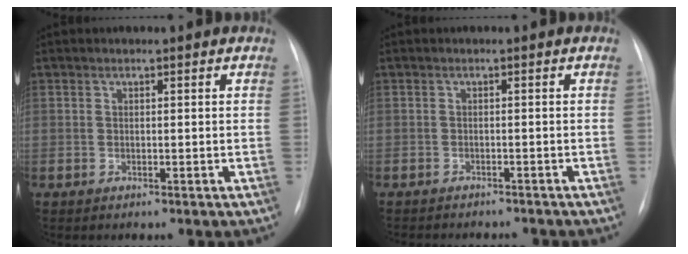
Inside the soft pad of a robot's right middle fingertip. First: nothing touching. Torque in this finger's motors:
{"motor_torque": [0.13, -0.14, 0.03, 0.02]}